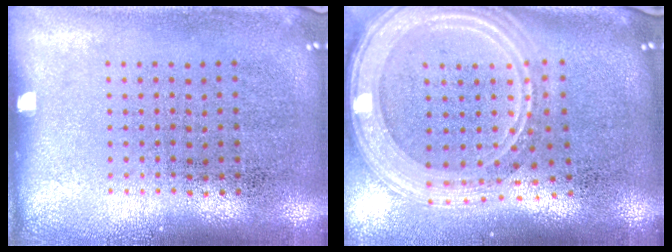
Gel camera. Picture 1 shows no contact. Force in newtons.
{"total": 3.1, "press": 2.5, "slide": 1.8}